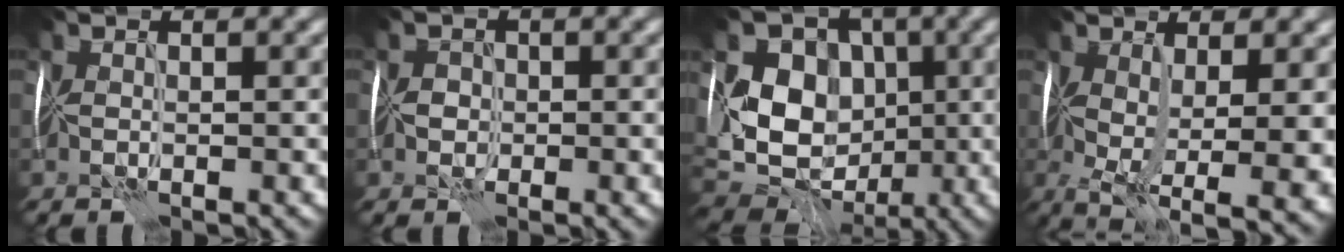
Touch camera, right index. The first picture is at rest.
{"total": 1.4, "force": [-0.2, 1.3, 0.5], "torque": [-0.009, 0.000, -0.007]}
{"total": 12.3, "force": [0.1, 10.0, 7.3], "torque": [-0.116, 0.004, -0.015]}
{"total": 10.5, "force": [-1.7, 4.0, 9.6], "torque": [-0.166, -0.036, 0.001]}